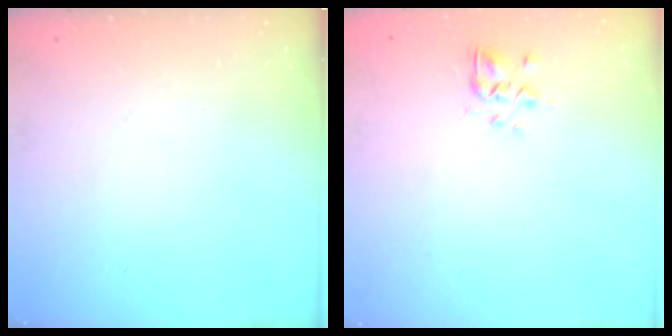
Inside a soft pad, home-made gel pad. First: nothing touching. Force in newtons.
{"total": 3.0, "press": 2.9, "slide": 0.8}